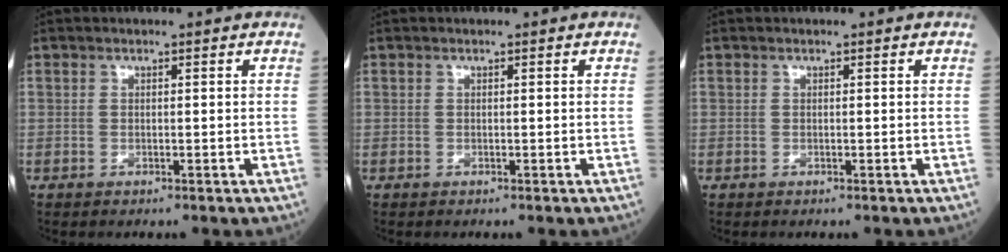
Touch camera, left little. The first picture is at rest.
{"total": 0.0}
{"total": 0.0}